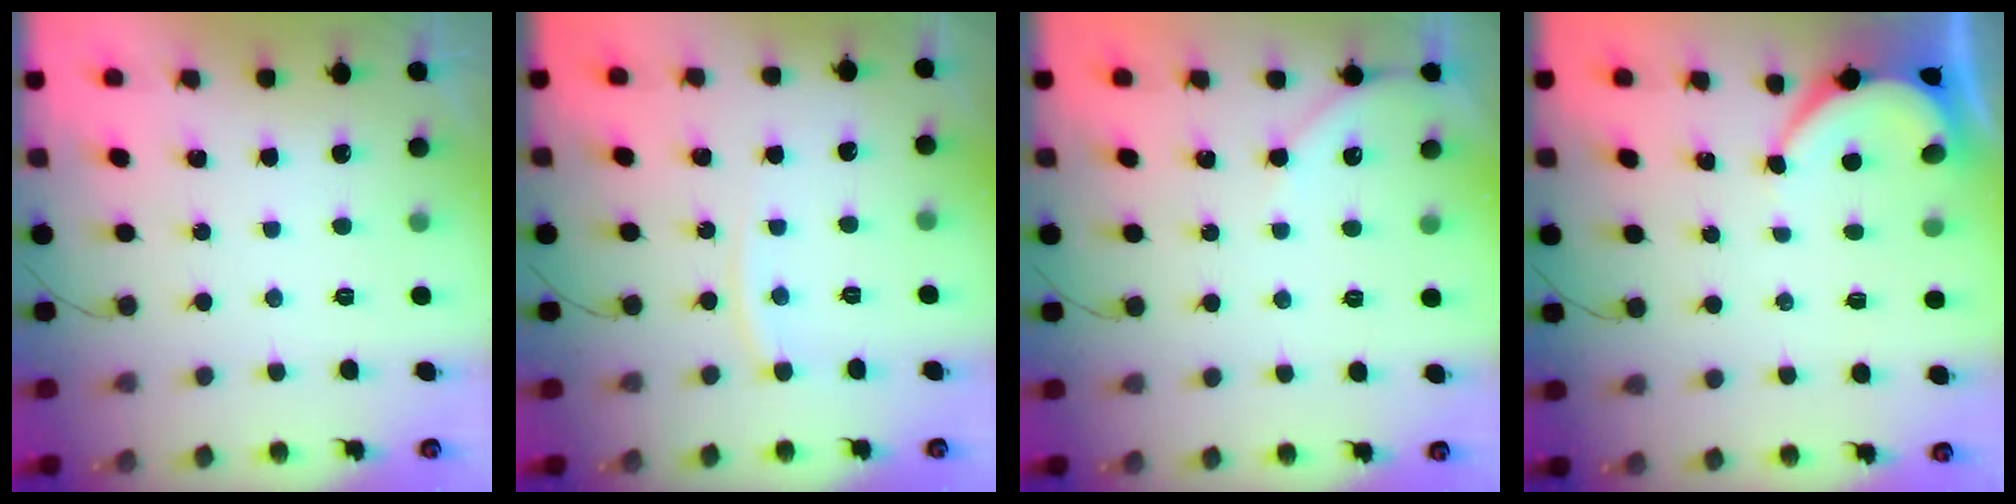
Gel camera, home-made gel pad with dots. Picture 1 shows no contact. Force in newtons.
{"total": 5.3, "press": 5.3, "slide": 0.6}
{"total": 3.8, "press": 3.8, "slide": 0.6}
{"total": 3.7, "press": 3.6, "slide": 0.3}